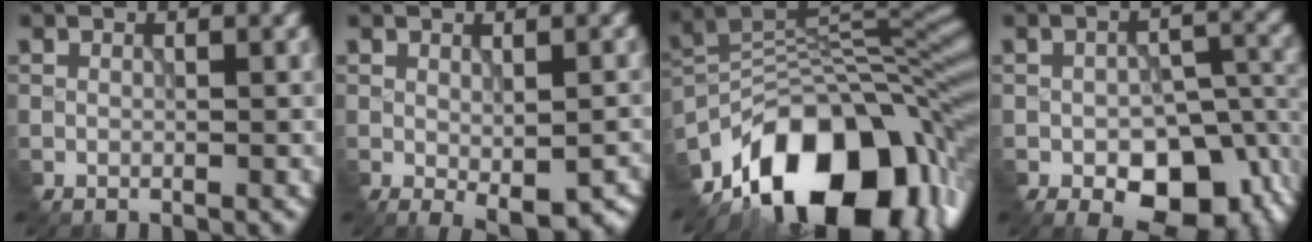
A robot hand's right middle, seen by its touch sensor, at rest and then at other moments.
{"total": 3.6, "force": [-1.1, 1.4, 3.1], "torque": [-0.045, -0.015, -0.006]}
{"total": 15.2, "force": [-8.1, 8.2, 9.8], "torque": [-0.161, 0.010, -0.139]}
{"total": 10.1, "force": [-4.7, 5.6, 7.0], "torque": [-0.097, -0.025, -0.056]}